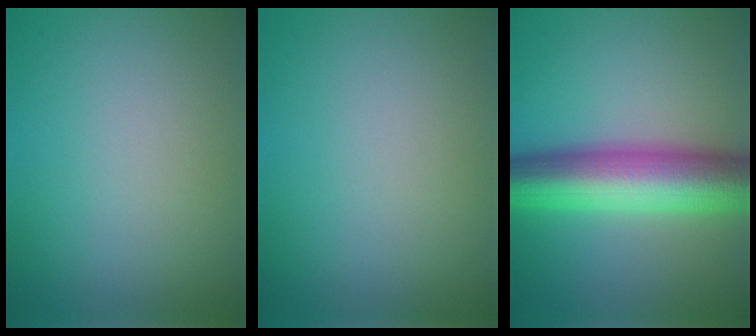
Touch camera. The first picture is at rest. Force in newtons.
{"total": 0.0}
{"total": 9.9, "press": 9.9, "slide": 0.1}